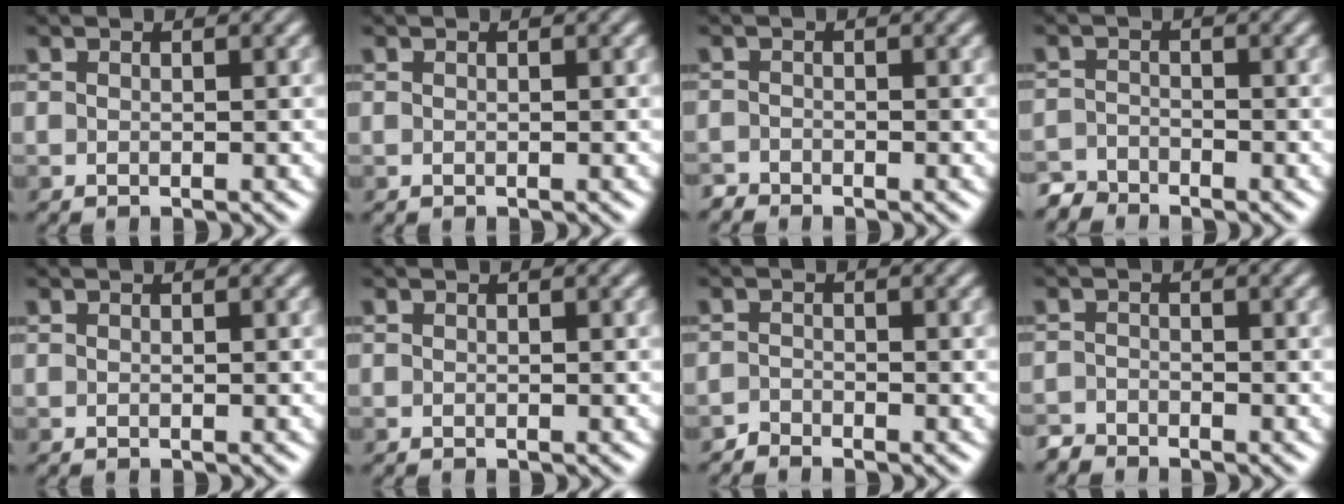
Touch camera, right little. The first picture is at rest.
{"total": 0.0}
{"total": 1.0, "force": [-1.0, 0.2, -0.1], "torque": [0.005, -0.002, -0.022]}
{"total": 2.0, "force": [-1.9, 0.6, -0.1], "torque": [0.001, 0.001, -0.044]}
{"total": 0.0}
{"total": 0.0}
{"total": 1.1, "force": [-1.1, 0.2, 0.0], "torque": [0.003, 0.001, -0.023]}
{"total": 1.5, "force": [-1.5, 0.4, -0.1], "torque": [0.003, -0.001, -0.035]}